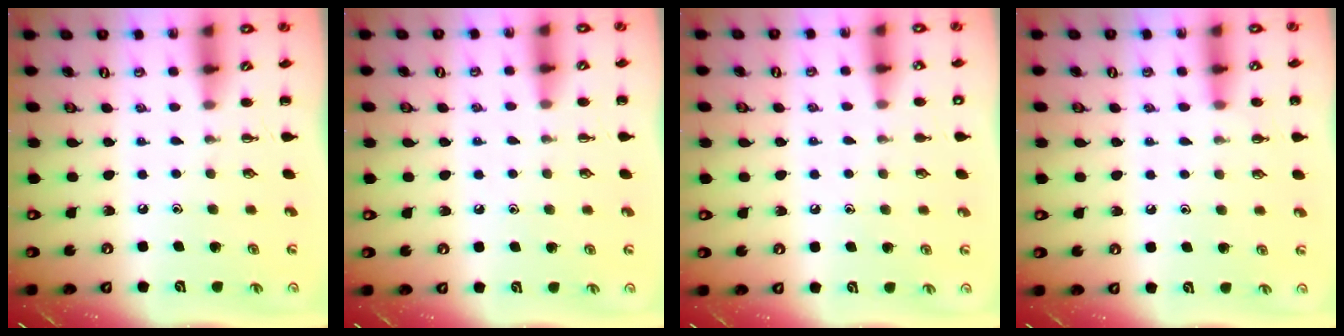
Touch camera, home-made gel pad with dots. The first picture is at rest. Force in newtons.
{"total": 6.9, "press": 6.6, "slide": 2.1}
{"total": 6.0, "press": 5.7, "slide": 2.0}
{"total": 6.8, "press": 6.5, "slide": 2.1}